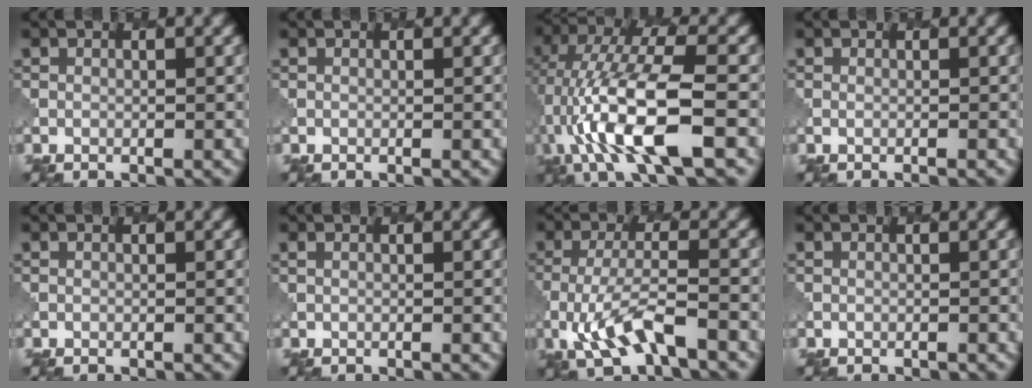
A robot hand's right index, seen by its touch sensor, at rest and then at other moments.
{"total": 0.0}
{"total": 10.3, "force": [-2.6, 3.1, 9.4], "torque": [-0.182, 0.011, -0.049]}
{"total": 0.6, "force": [0.1, 0.3, 0.5], "torque": [0.001, -0.008, -0.004]}
{"total": 0.0}
{"total": 0.7, "force": [0.5, 0.3, 0.5], "torque": [-0.007, -0.006, 0.006]}
{"total": 5.3, "force": [-2.4, 1.8, 4.4], "torque": [-0.093, -0.006, -0.047]}
{"total": 0.0}